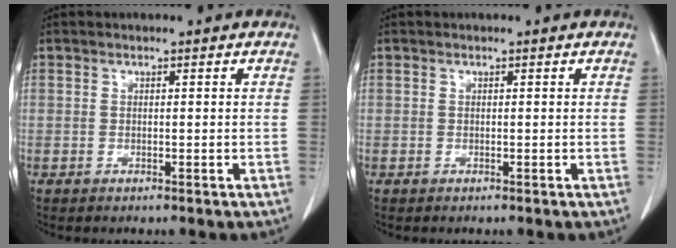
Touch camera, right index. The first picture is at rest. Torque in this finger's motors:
{"motor_torque": [0.00, 0.00, 0.00, 0.00]}